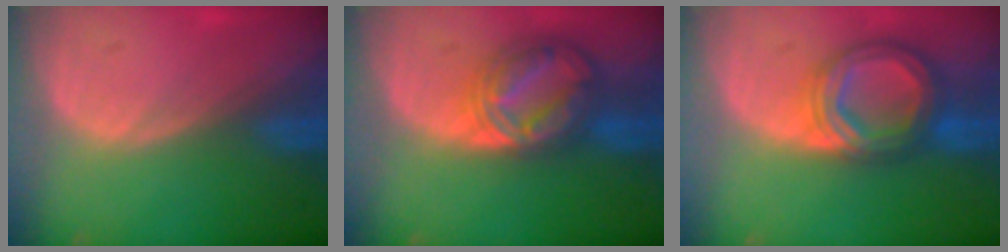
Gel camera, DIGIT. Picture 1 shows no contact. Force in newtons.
{"total": 8.6, "press": 8.5, "slide": 0.6}
{"total": 8.5, "press": 8.5, "slide": 0.6}